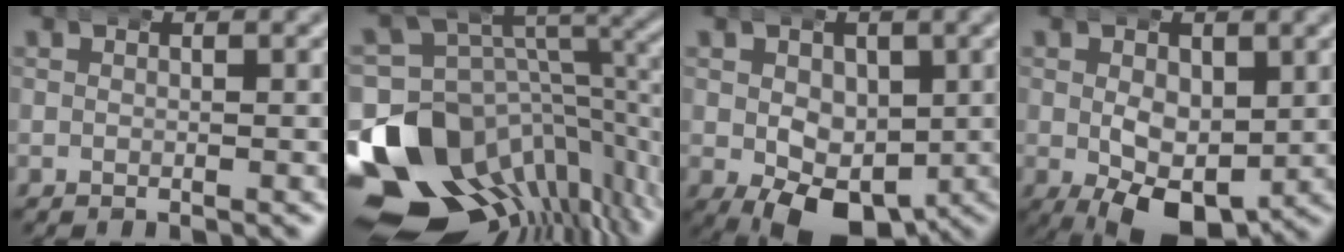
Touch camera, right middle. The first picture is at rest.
{"total": 18.3, "force": [-6.2, 13.1, 11.1], "torque": [-0.186, -0.066, -0.079]}
{"total": 7.2, "force": [-2.3, 4.5, 5.1], "torque": [-0.088, -0.046, -0.015]}
{"total": 7.2, "force": [-2.1, 4.0, 5.5], "torque": [-0.097, -0.048, -0.011]}